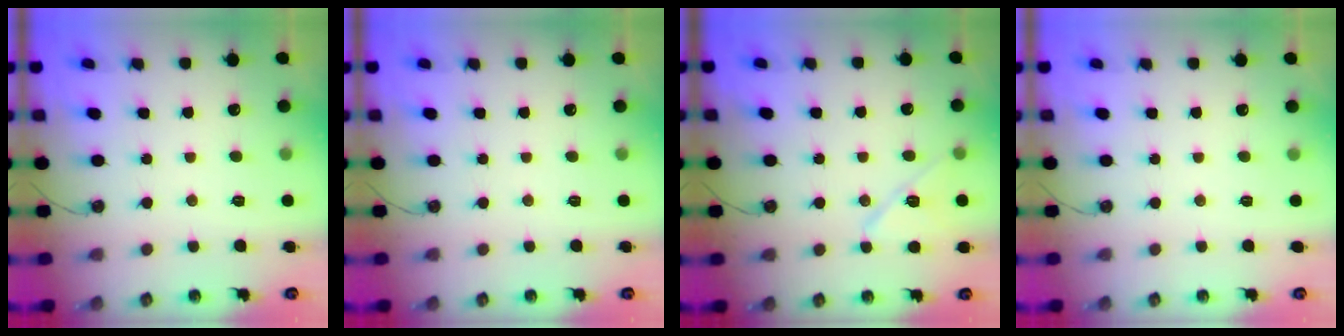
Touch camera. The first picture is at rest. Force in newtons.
{"total": 0.0}
{"total": 9.9, "press": 9.9, "slide": 0.5}
{"total": 1.3, "press": 0.5, "slide": 1.2}